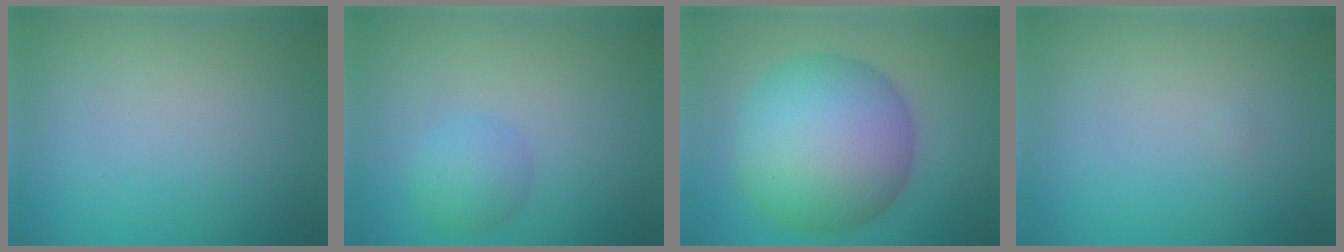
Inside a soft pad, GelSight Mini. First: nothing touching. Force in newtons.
{"total": 2.4, "press": 2.4, "slide": 0.1}
{"total": 12.9, "press": 12.9, "slide": 0.1}
{"total": 0.0}